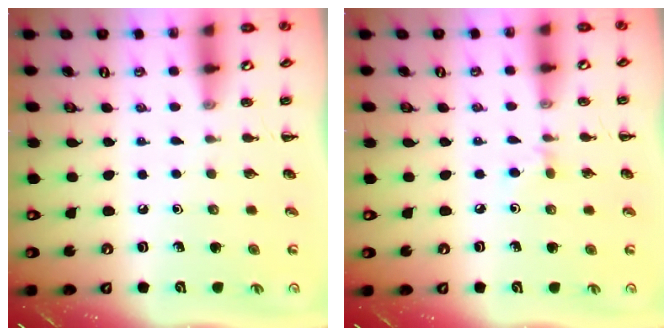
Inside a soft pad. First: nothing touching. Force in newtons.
{"total": 4.5, "press": 4.3, "slide": 1.6}